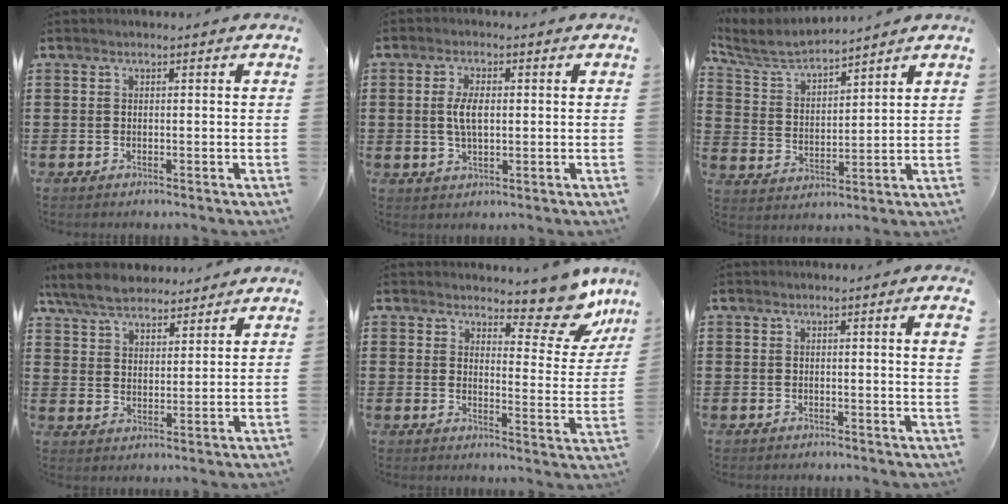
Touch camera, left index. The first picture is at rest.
{"total": 4.2, "force": [0.3, 1.8, 3.7], "torque": [-0.083, 0.003, 0.001]}
{"total": 5.3, "force": [5.0, 0.5, 1.8], "torque": [-0.061, -0.029, 0.083]}
{"total": 6.7, "force": [5.9, 2.3, 2.2], "torque": [-0.065, -0.008, 0.110]}
{"total": 9.0, "force": [7.5, 2.6, 4.3], "torque": [-0.054, -0.053, 0.128]}
{"total": 1.6, "force": [0.5, -0.3, 1.5], "torque": [-0.029, -0.002, 0.008]}